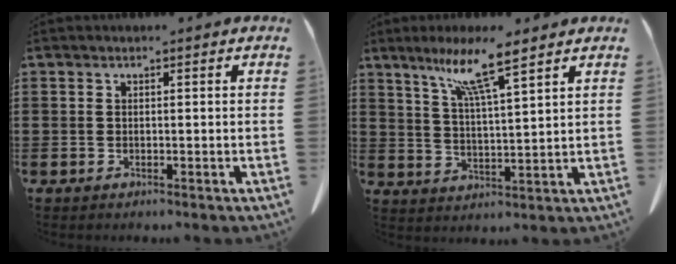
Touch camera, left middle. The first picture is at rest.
{"total": 8.4, "force": [6.2, 0.1, 5.7], "torque": [-0.129, -0.017, 0.106]}